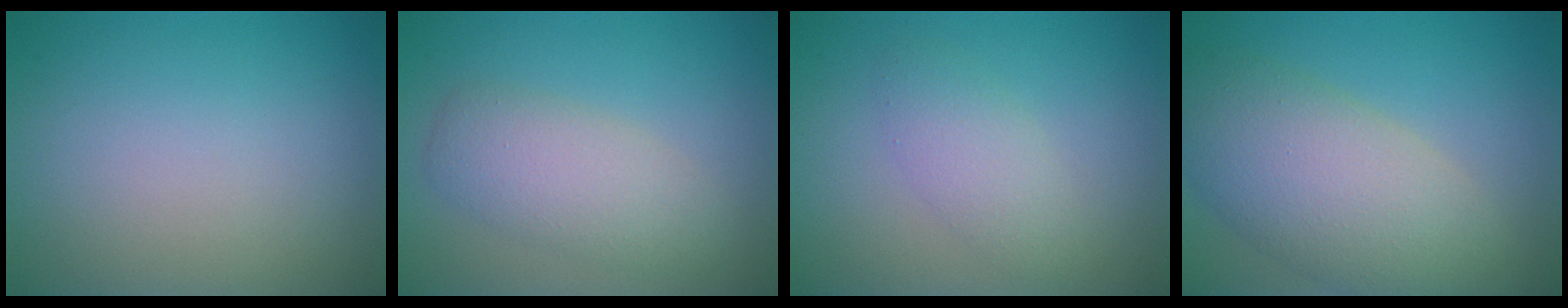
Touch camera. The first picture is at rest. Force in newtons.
{"total": 4.1, "press": 4.1, "slide": 0.4}
{"total": 2.5, "press": 2.5, "slide": 0.2}
{"total": 8.5, "press": 8.5, "slide": 0.5}